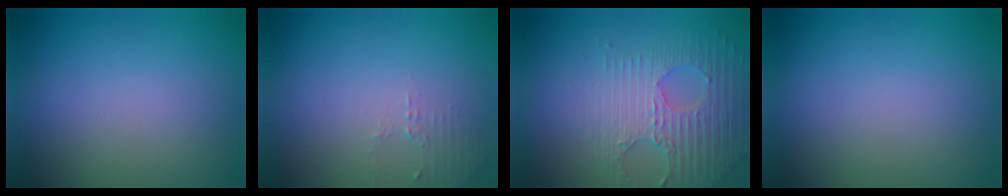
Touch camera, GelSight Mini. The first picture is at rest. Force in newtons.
{"total": 1.2, "press": 1.2, "slide": 0.4}
{"total": 4.3, "press": 4.0, "slide": 1.5}
{"total": 0.0}